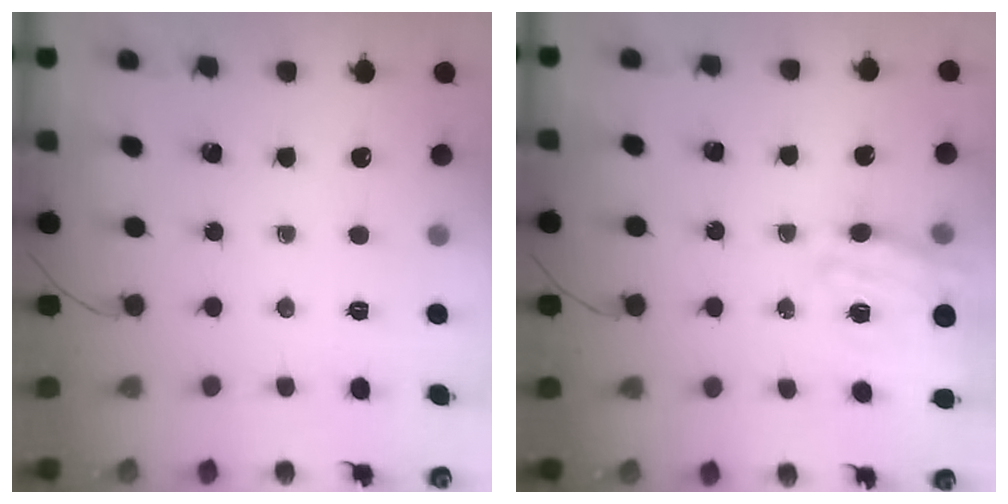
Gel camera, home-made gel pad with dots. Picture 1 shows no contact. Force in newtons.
{"total": 15.7, "press": 15.4, "slide": 3.1}